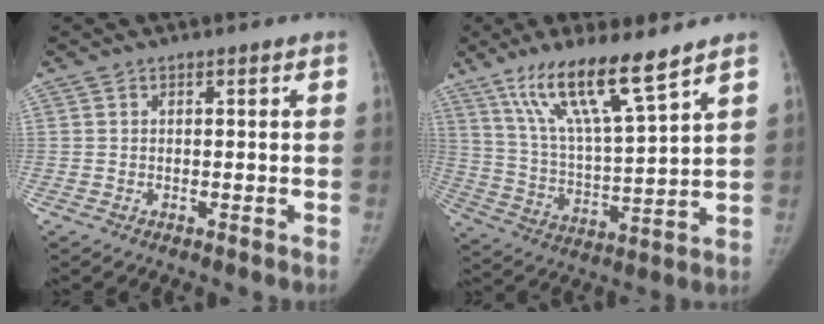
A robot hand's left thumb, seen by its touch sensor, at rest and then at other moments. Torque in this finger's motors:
{"motor_torque": [0.09, 0.09, 1.41, -1.37, 0.09]}